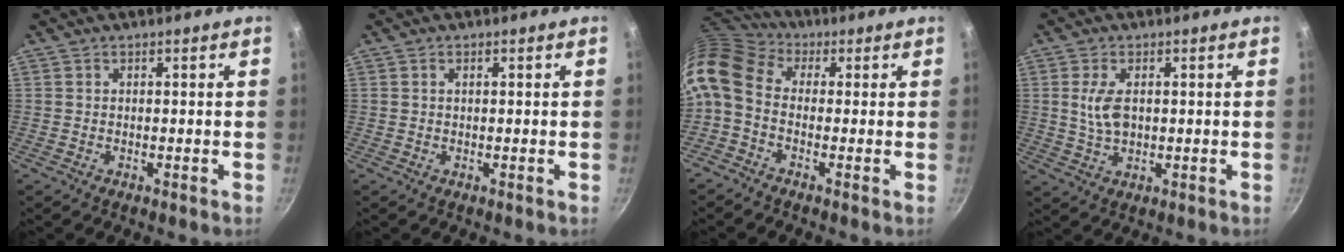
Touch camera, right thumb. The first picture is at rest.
{"total": 0.7, "force": [0.3, 0.3, 0.6], "torque": [-0.010, 0.003, 0.004]}
{"total": 11.8, "force": [0.2, 8.5, 8.2], "torque": [-0.176, 0.029, -0.017]}
{"total": 5.8, "force": [0.9, 3.2, 4.7], "torque": [-0.089, -0.003, 0.019]}